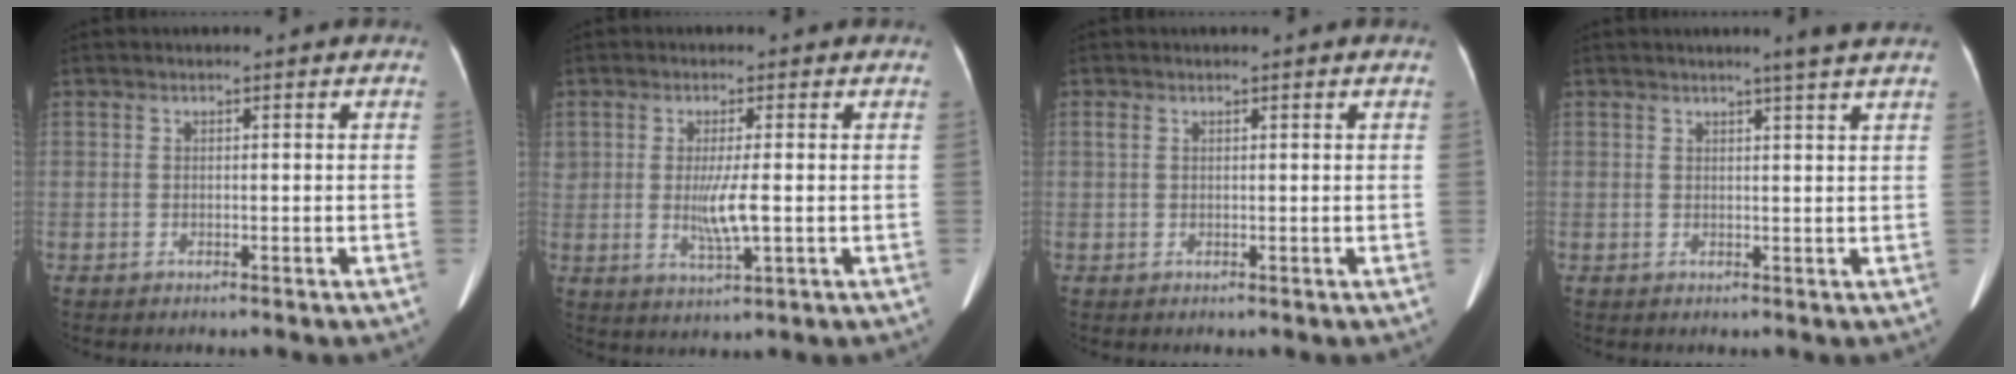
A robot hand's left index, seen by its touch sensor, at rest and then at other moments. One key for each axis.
{"total": 4.5, "fx": -0.5, "fy": 0.5, "fz": 4.4, "tx": -0.084, "ty": -0.023, "tz": -0.008}
{"total": 1.0, "fx": 0.7, "fy": 0.2, "fz": 0.8, "tx": -0.018, "ty": 0.003, "tz": 0.012}
{"total": 3.6, "fx": 2.8, "fy": -1.0, "fz": 2.0, "tx": -0.024, "ty": -0.019, "tz": 0.024}